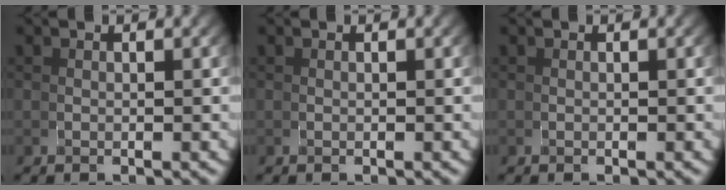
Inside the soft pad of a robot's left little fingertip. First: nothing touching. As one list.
[{"total": 0.0}, {"total": 0.0}]